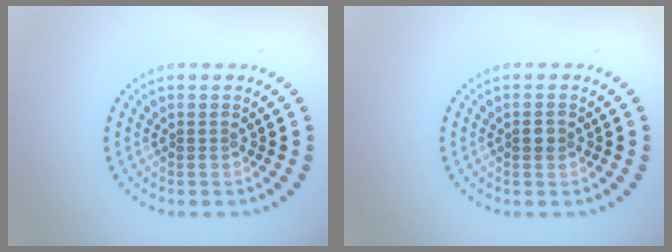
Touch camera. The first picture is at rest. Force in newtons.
{"total": 1.2, "press": 1.2, "slide": 0.1}